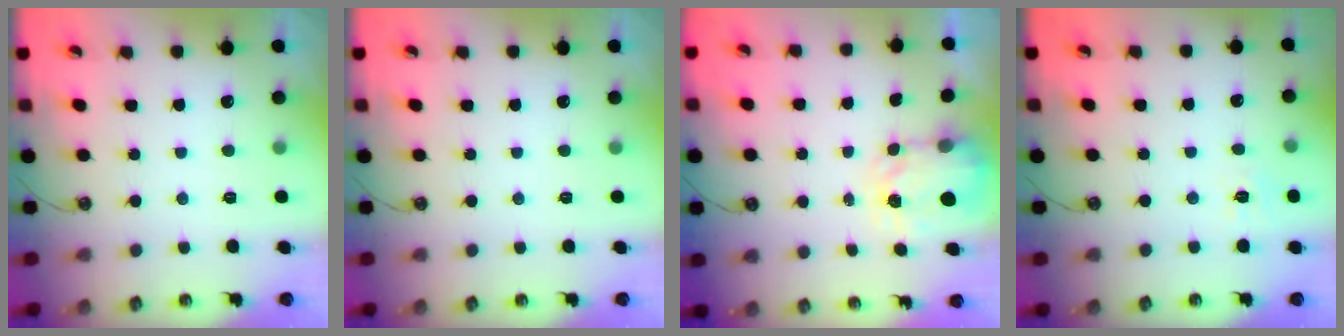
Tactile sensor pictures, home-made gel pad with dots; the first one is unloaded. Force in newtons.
{"total": 0.0}
{"total": 3.5, "press": 3.5, "slide": 0.4}
{"total": 6.3, "press": 6.3, "slide": 0.8}